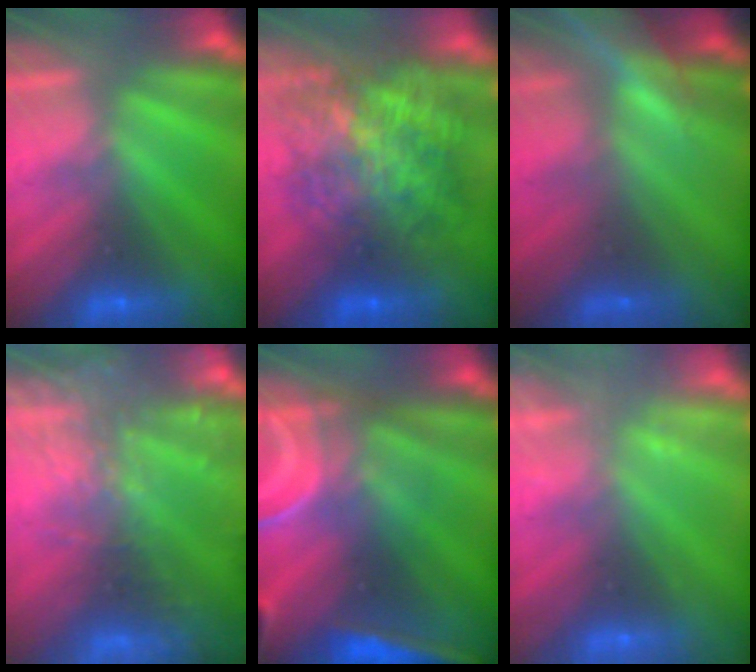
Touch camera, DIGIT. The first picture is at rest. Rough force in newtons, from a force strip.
{"total": 7.1}
{"total": 6.9}
{"total": 7.7}
{"total": 9.0}
{"total": 2.2}